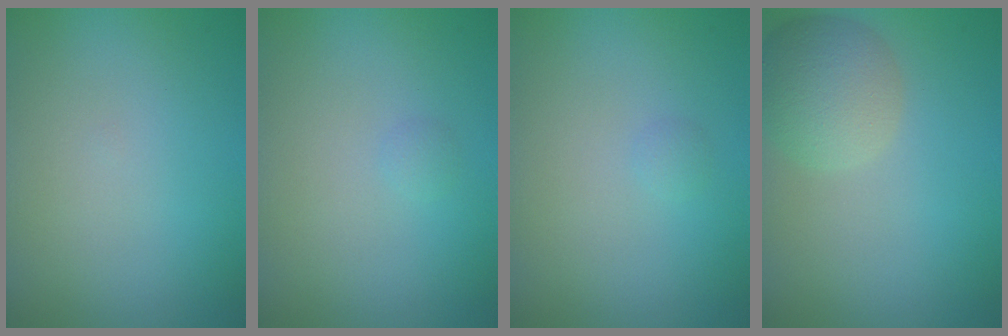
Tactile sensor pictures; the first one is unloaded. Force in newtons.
{"total": 0.5, "press": 0.5, "slide": 0.0}
{"total": 0.5, "press": 0.5, "slide": 0.0}
{"total": 4.5, "press": 4.5, "slide": 0.1}